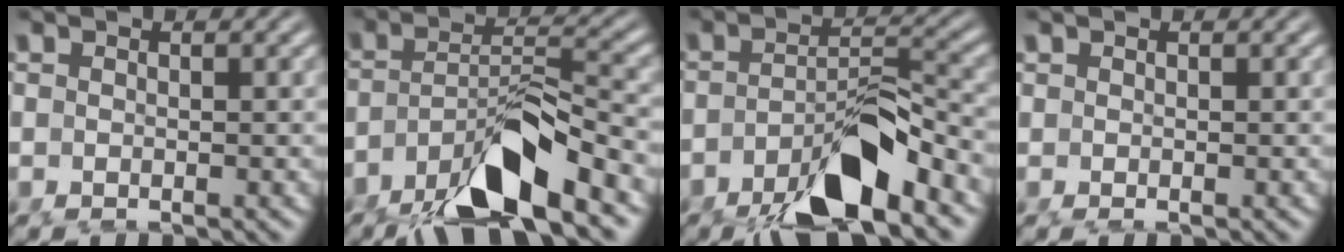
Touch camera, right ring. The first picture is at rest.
{"total": 7.8, "force": [-4.8, 2.6, 5.6], "torque": [-0.086, -0.026, -0.064]}
{"total": 7.1, "force": [-4.5, 1.9, 5.1], "torque": [-0.072, -0.020, -0.063]}
{"total": 0.0}